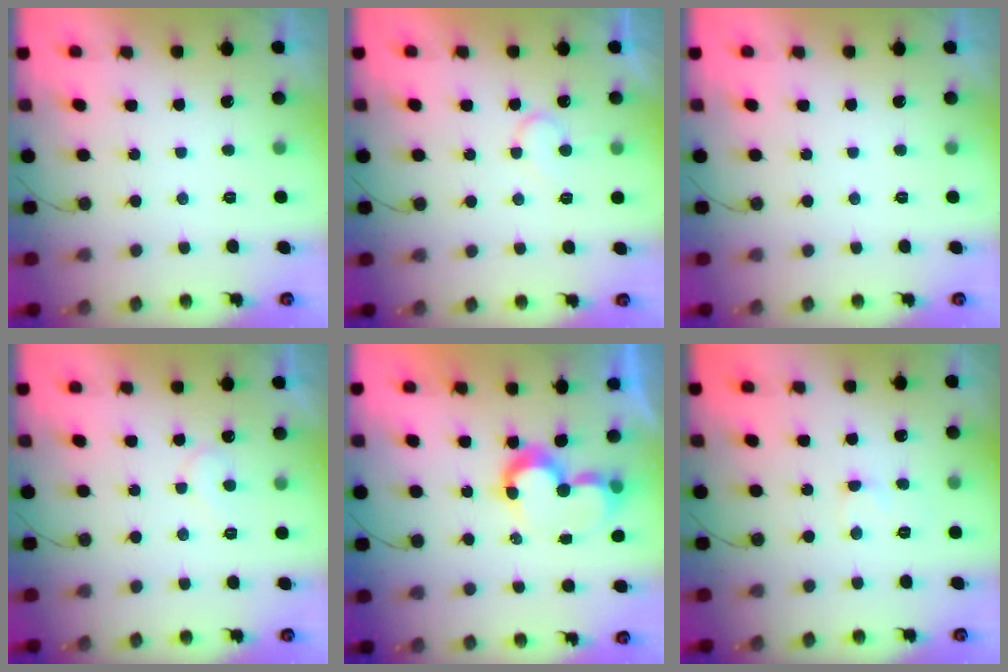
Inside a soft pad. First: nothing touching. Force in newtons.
{"total": 6.2, "press": 6.1, "slide": 0.5}
{"total": 0.0}
{"total": 7.0, "press": 6.9, "slide": 0.6}
{"total": 7.6, "press": 7.6, "slide": 0.6}
{"total": 3.3, "press": 3.3, "slide": 0.4}